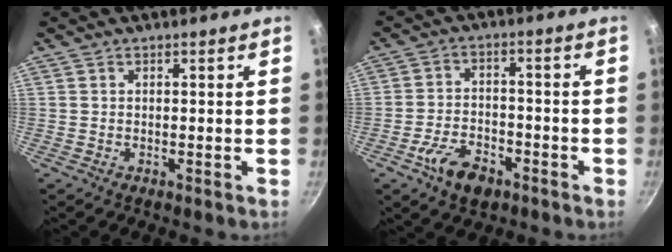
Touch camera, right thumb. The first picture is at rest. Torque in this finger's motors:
{"motor_torque": [0.63, 1.24, 0.21, -0.06, 0.30]}